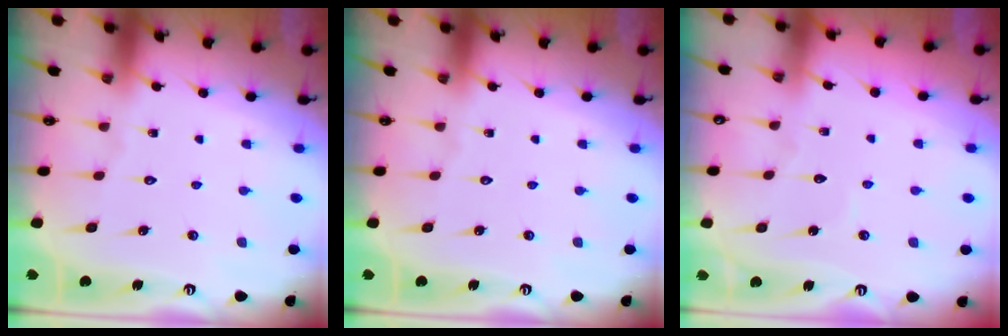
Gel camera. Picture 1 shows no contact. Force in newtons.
{"total": 0.0}
{"total": 2.6, "press": 2.6, "slide": 0.3}